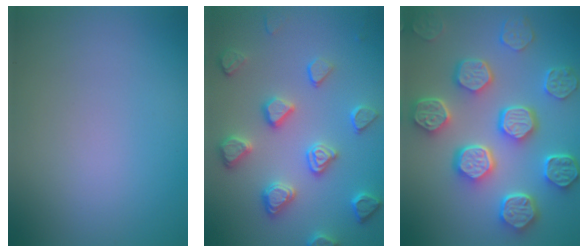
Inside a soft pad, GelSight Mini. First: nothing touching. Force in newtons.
{"total": 4.2, "press": 3.7, "slide": 1.9}
{"total": 8.2, "press": 6.6, "slide": 4.9}